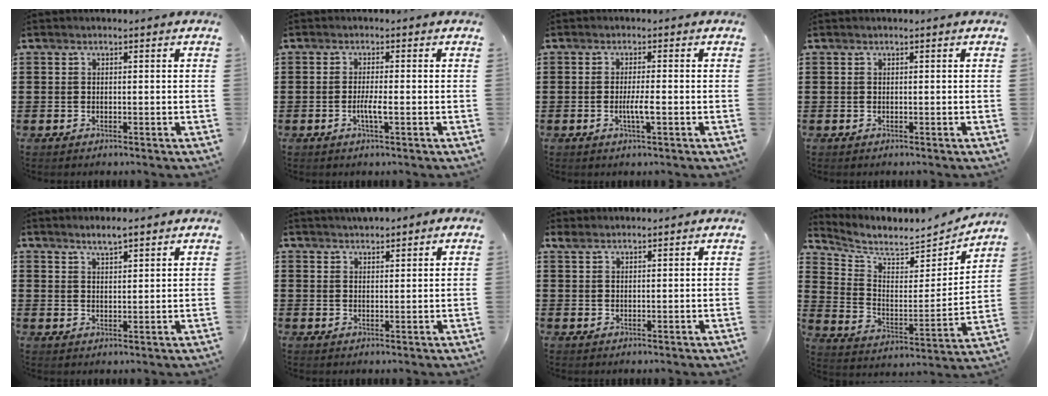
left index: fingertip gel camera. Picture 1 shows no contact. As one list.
[{"total": 2.7, "force": [-0.7, 0.3, 2.6], "torque": [-0.045, -0.001, -0.013]}, {"total": 3.0, "force": [-0.6, 0.3, 2.9], "torque": [-0.051, -0.001, -0.012]}, {"total": 0.0}, {"total": 2.6, "force": [2.4, 0.3, 1.0], "torque": [-0.025, 0.002, 0.044]}, {"total": 2.2, "force": [2.2, 0.4, 0.3], "torque": [-0.012, 0.002, 0.042]}, {"total": 2.0, "force": [1.7, 0.7, 0.6], "torque": [-0.016, 0.003, 0.034]}, {"total": 5.9, "force": [5.6, 1.0, 1.6], "torque": [-0.063, -0.049, 0.093]}]